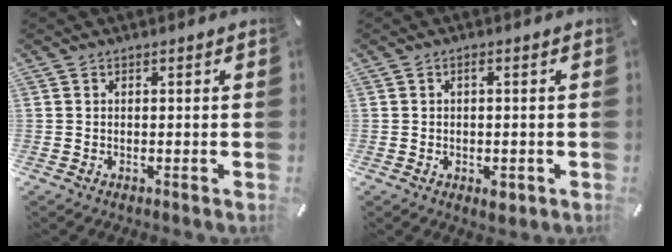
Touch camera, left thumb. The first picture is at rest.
{"total": 2.7, "force": [-0.6, 1.6, 2.1], "torque": [-0.038, 0.006, -0.010]}